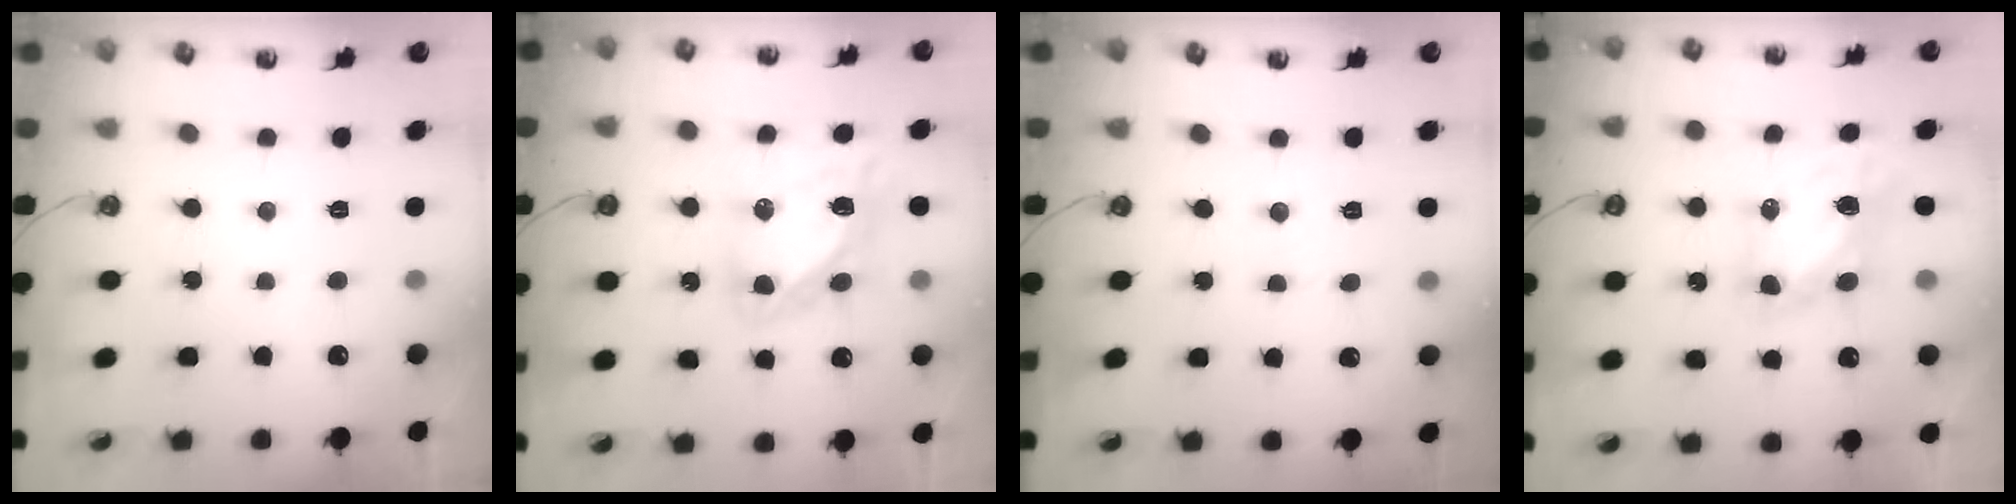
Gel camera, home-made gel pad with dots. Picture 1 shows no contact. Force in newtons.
{"total": 12.9, "press": 12.8, "slide": 1.4}
{"total": 5.4, "press": 5.3, "slide": 0.6}
{"total": 7.7, "press": 7.6, "slide": 0.5}